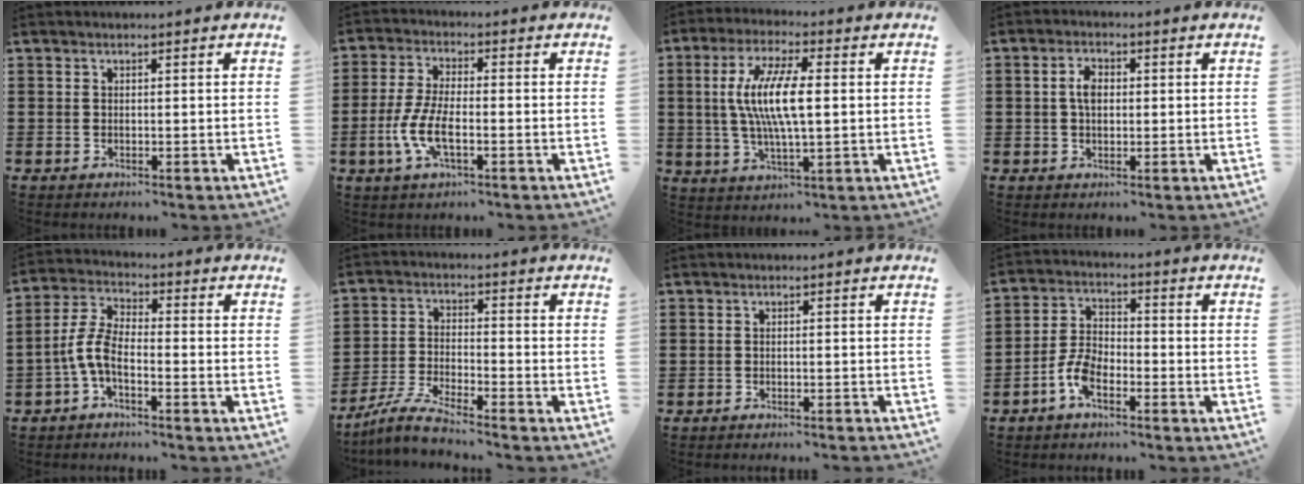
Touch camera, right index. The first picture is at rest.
{"total": 6.9, "force": [-2.3, 2.2, 6.1], "torque": [-0.143, -0.014, -0.048]}
{"total": 9.7, "force": [0.7, 2.7, 9.2], "torque": [-0.198, -0.001, 0.003]}
{"total": 3.6, "force": [0.3, 2.1, 2.9], "torque": [-0.061, 0.013, 0.004]}
{"total": 5.9, "force": [-2.6, 2.3, 4.8], "torque": [-0.126, -0.005, -0.057]}
{"total": 5.5, "force": [-5.1, -0.1, 2.1], "torque": [-0.055, -0.013, -0.101]}
{"total": 1.1, "force": [-1.1, -0.3, 0.3], "torque": [-0.005, 0.000, -0.021]}
{"total": 5.9, "force": [-3.3, 2.9, 4.0], "torque": [-0.104, 0.004, -0.070]}